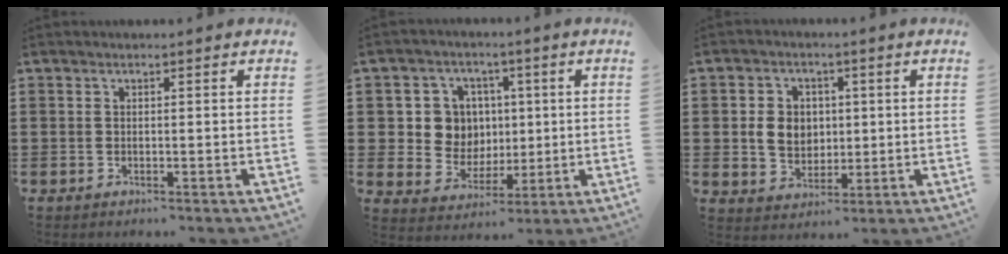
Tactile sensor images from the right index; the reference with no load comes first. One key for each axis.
{"total": 7.9, "fx": 1.2, "fy": 7.4, "fz": 2.3, "tx": -0.073, "ty": 0.015, "tz": 0.027}
{"total": 5.8, "fx": 0.5, "fy": 4.9, "fz": 3.1, "tx": -0.074, "ty": 0.010, "tz": 0.004}